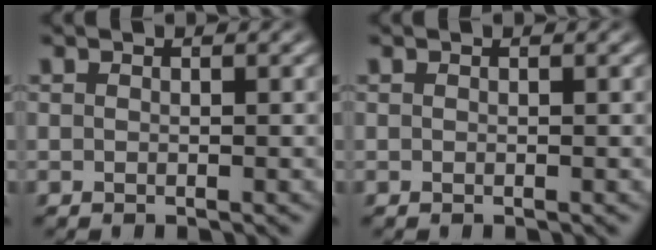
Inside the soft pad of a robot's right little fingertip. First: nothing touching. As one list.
[{"total": 0.0}]